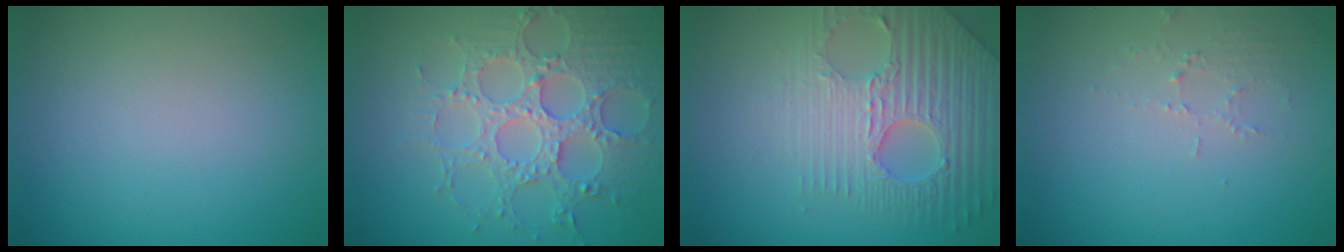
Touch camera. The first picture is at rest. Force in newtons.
{"total": 5.8, "press": 5.2, "slide": 2.5}
{"total": 6.6, "press": 5.1, "slide": 4.2}
{"total": 1.5, "press": 1.5, "slide": 0.2}